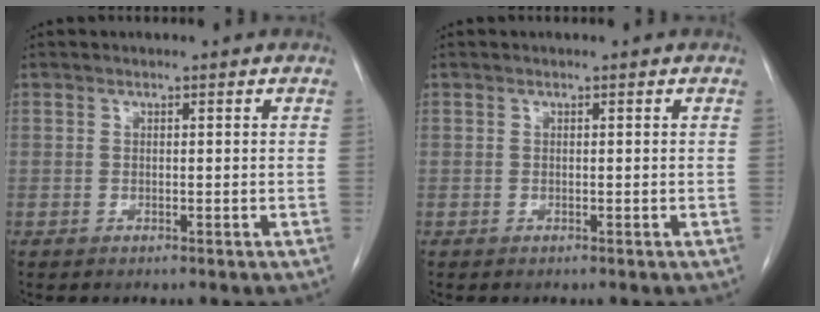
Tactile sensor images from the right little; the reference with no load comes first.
{"total": 0.0}